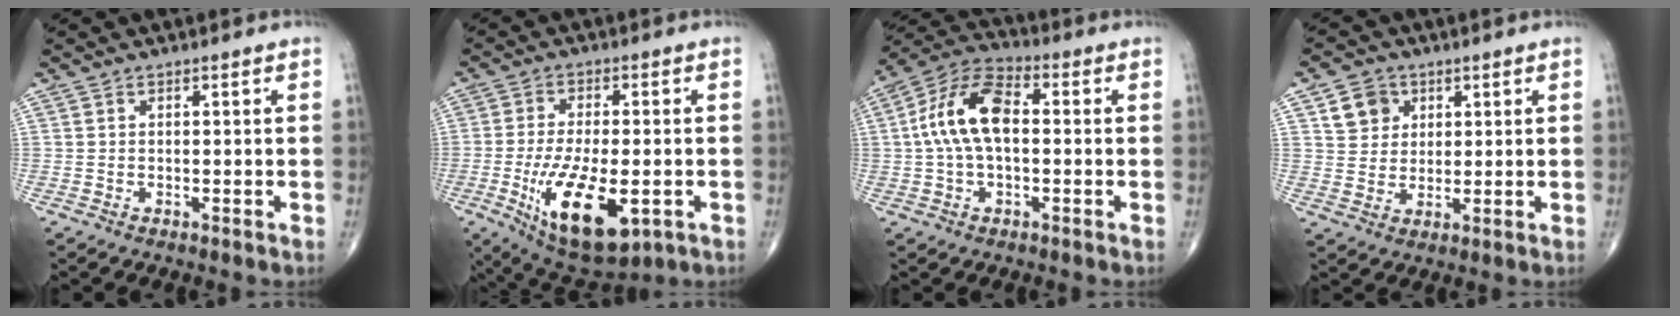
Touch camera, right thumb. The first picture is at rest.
{"total": 16.1, "force": [-4.7, 6.9, 13.7], "torque": [-0.234, -0.009, -0.062]}
{"total": 12.6, "force": [0.7, 6.8, 10.6], "torque": [-0.206, 0.034, 0.001]}
{"total": 6.4, "force": [2.7, 5.4, 2.0], "torque": [-0.007, -0.010, 0.047]}